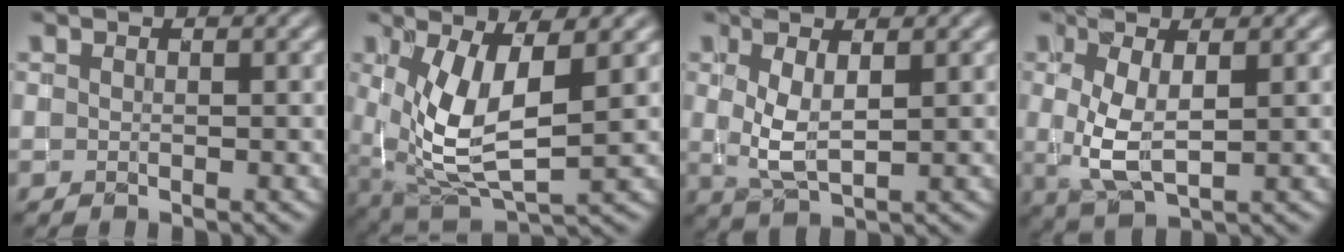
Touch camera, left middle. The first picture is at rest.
{"total": 7.7, "force": [0.6, 3.4, 6.9], "torque": [-0.154, -0.019, 0.022]}
{"total": 2.9, "force": [0.6, 1.1, 2.6], "torque": [-0.060, -0.005, 0.018]}
{"total": 3.9, "force": [0.2, 1.7, 3.5], "torque": [-0.078, -0.003, 0.010]}